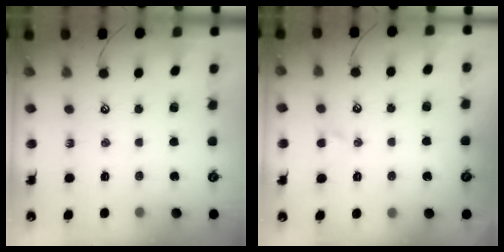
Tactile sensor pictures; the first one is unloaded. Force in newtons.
{"total": 1.4, "press": 1.4, "slide": 0.1}